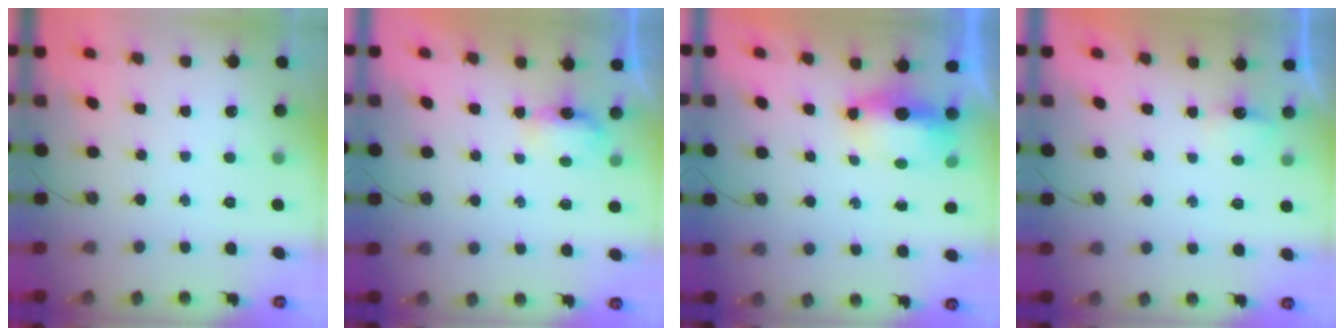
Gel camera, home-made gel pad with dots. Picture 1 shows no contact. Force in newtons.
{"total": 3.7, "press": 3.7, "slide": 0.4}
{"total": 11.4, "press": 8.3, "slide": 7.7}
{"total": 2.6, "press": 2.6, "slide": 0.4}